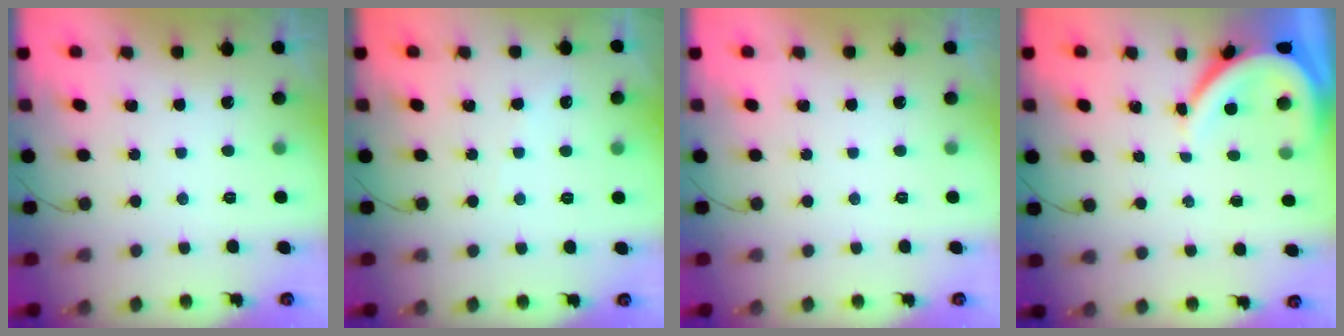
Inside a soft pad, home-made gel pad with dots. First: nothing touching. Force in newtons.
{"total": 2.0, "press": 2.0, "slide": 0.3}
{"total": 0.0}
{"total": 7.4, "press": 7.4, "slide": 1.0}